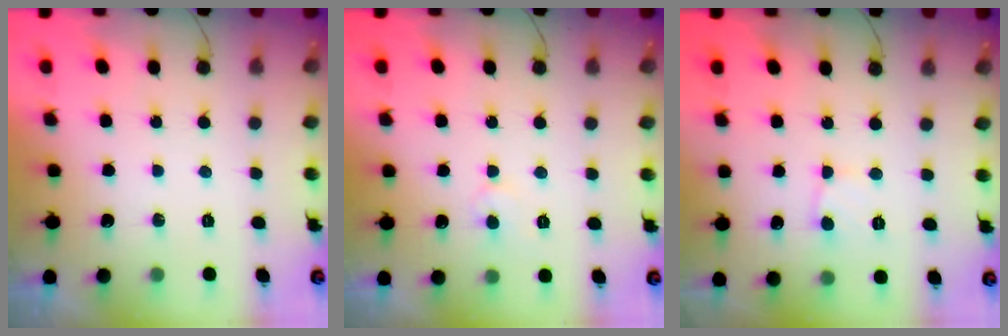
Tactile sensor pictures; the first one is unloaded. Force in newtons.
{"total": 3.2, "press": 3.2, "slide": 0.4}
{"total": 2.1, "press": 2.1, "slide": 0.1}